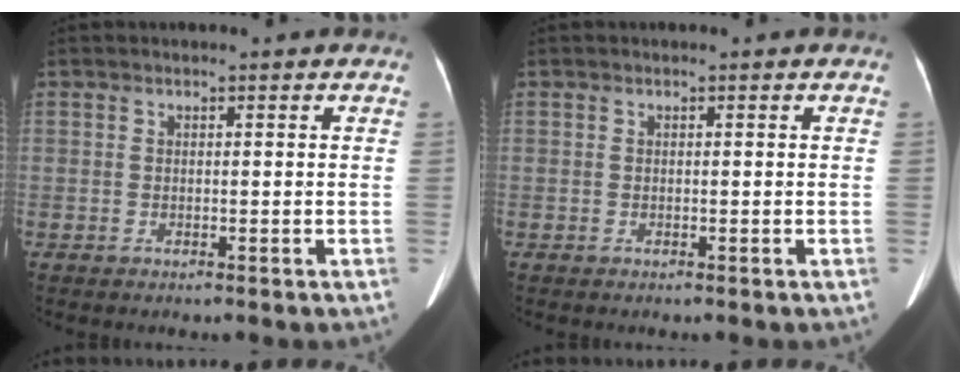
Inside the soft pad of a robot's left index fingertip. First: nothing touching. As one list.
[{"total": 0.0}]